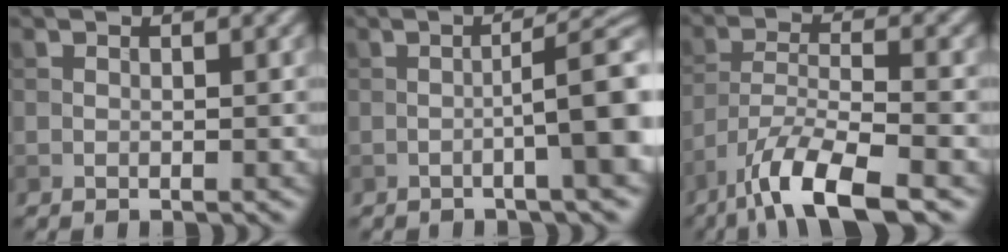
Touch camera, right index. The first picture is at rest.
{"total": 6.0, "force": [-1.1, 0.8, 5.8], "torque": [-0.079, 0.016, -0.025]}
{"total": 7.8, "force": [-5.4, 1.8, 5.4], "torque": [-0.093, -0.002, -0.102]}